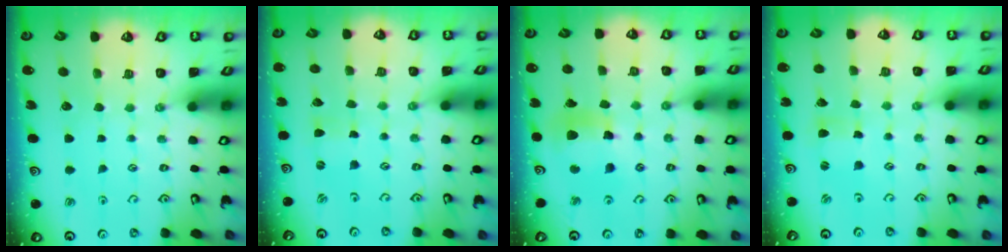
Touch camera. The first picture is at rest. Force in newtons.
{"total": 0.0}
{"total": 13.9, "press": 13.7, "slide": 2.0}
{"total": 0.7, "press": 0.7, "slide": 0.2}